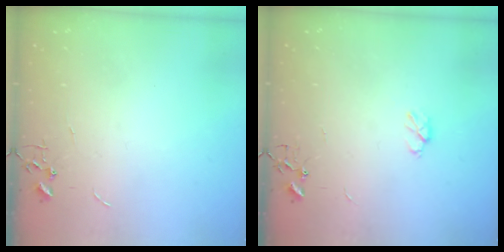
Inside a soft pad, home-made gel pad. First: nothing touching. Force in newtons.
{"total": 4.5, "press": 4.4, "slide": 0.8}